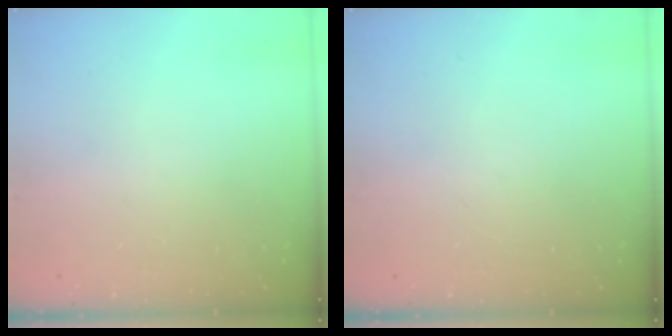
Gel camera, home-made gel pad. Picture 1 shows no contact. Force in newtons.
{"total": 0.0}